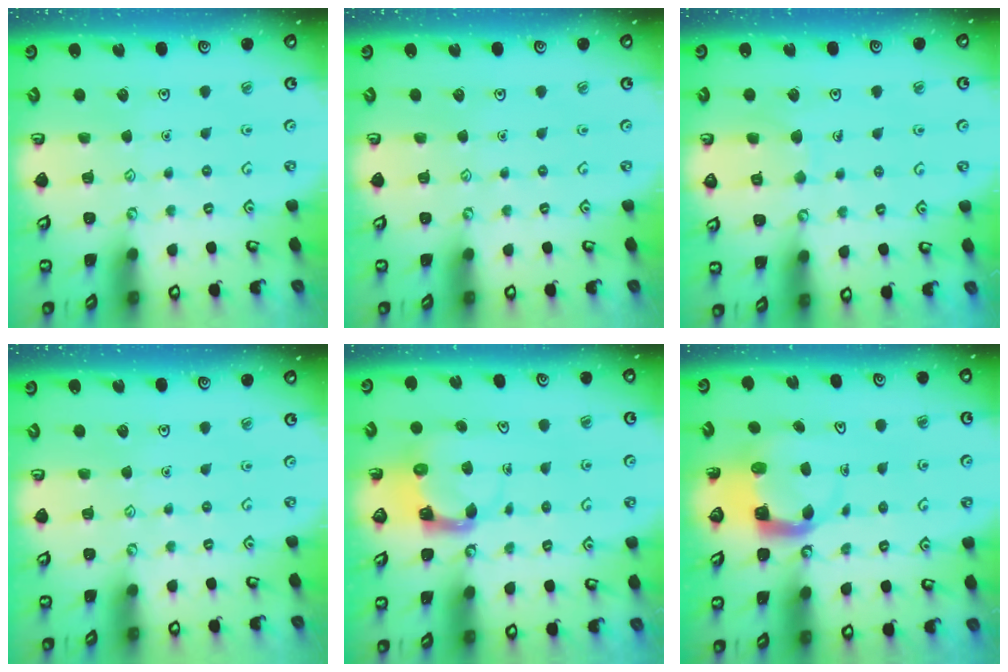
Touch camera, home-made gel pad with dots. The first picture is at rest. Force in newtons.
{"total": 0.0}
{"total": 5.8, "press": 5.8, "slide": 0.6}
{"total": 0.0}
{"total": 3.7, "press": 3.7, "slide": 0.6}
{"total": 4.8, "press": 4.8, "slide": 0.4}